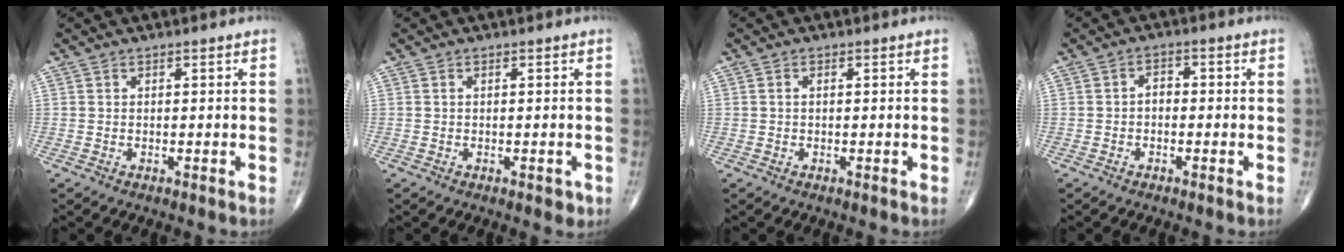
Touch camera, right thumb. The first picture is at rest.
{"total": 1.6, "force": [-0.5, 0.8, 1.2], "torque": [-0.011, -0.001, -0.004]}
{"total": 0.6, "force": [0.0, 0.3, 0.5], "torque": [-0.011, 0.000, 0.000]}
{"total": 2.2, "force": [-0.6, 1.5, 1.5], "torque": [-0.013, 0.014, -0.019]}